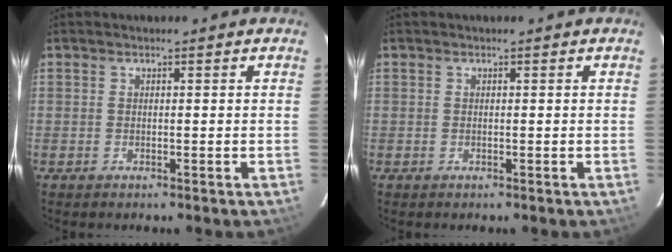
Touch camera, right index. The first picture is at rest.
{"total": 0.0}